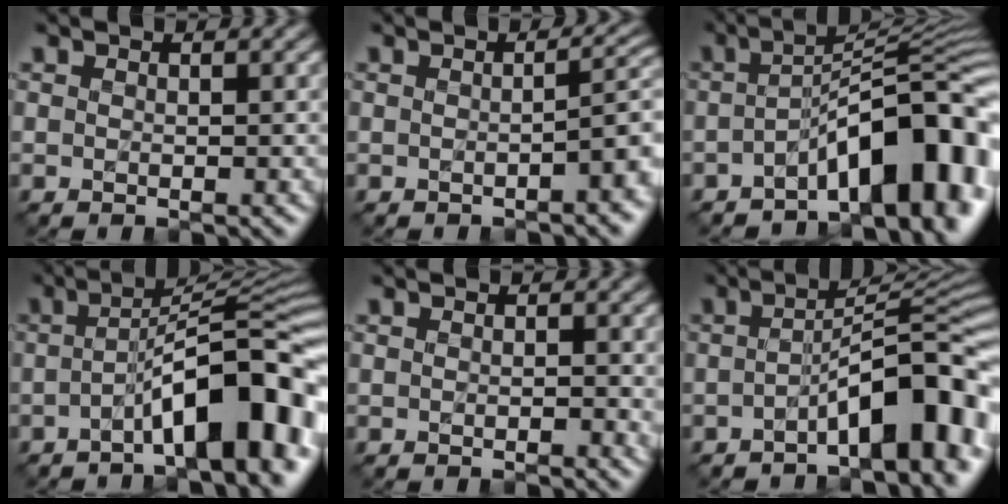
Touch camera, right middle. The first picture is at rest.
{"total": 3.2, "force": [-1.4, 1.0, 2.7], "torque": [-0.033, 0.008, -0.021]}
{"total": 10.4, "force": [-4.4, 3.7, 8.7], "torque": [-0.099, 0.017, -0.076]}
{"total": 10.3, "force": [-3.5, 2.4, 9.3], "torque": [-0.120, 0.020, -0.061]}
{"total": 0.8, "force": [-0.1, 0.4, 0.6], "torque": [-0.010, -0.001, -0.001]}
{"total": 8.9, "force": [-3.5, 2.4, 7.8], "torque": [-0.099, 0.020, -0.062]}